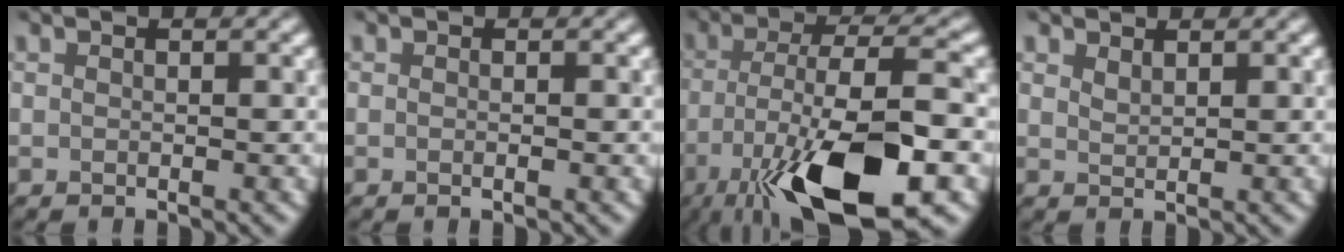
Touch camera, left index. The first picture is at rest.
{"total": 0.8, "force": [-0.1, 0.6, 0.6], "torque": [0.006, 0.010, -0.014]}
{"total": 12.8, "force": [-6.0, 3.7, 10.7], "torque": [-0.203, -0.012, -0.089]}
{"total": 0.7, "force": [0.6, 0.1, -0.2], "torque": [0.006, 0.004, 0.019]}